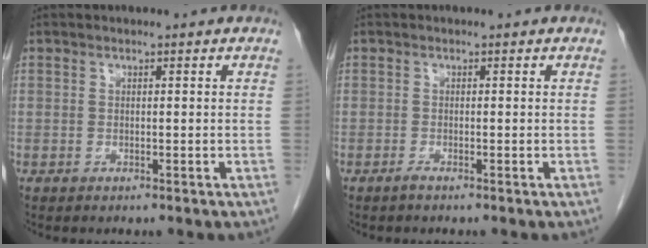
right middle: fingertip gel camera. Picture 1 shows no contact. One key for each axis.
{"total": 0.6, "fx": -0.5, "fy": -0.1, "fz": 0.3, "tx": -0.007, "ty": -0.001, "tz": -0.010}